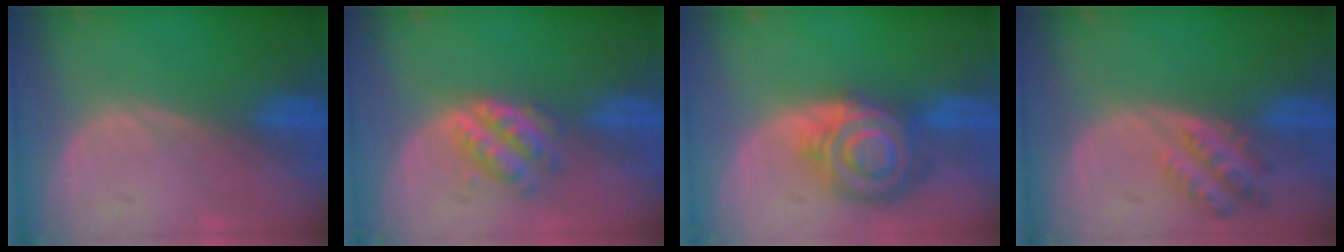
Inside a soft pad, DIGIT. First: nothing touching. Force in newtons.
{"total": 4.9, "press": 4.4, "slide": 2.2}
{"total": 8.8, "press": 8.8, "slide": 0.5}
{"total": 4.8, "press": 4.8, "slide": 0.5}